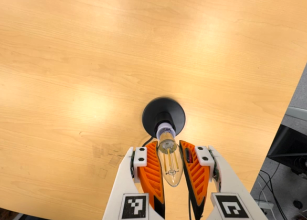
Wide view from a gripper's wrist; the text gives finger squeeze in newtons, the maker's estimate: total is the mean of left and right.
{"total": 21.1, "left": 23.1, "right": 19.0}